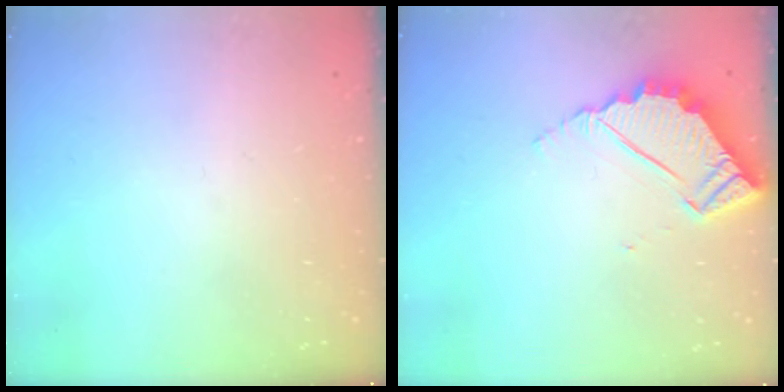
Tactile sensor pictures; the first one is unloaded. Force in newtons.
{"total": 4.9, "press": 4.9, "slide": 0.2}